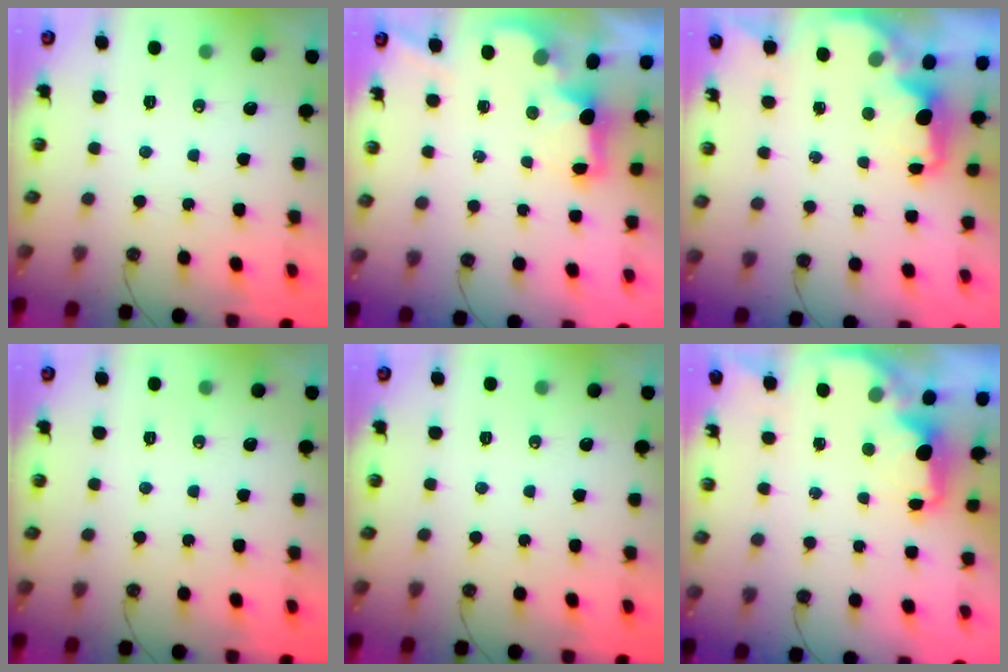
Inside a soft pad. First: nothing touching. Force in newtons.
{"total": 2.1, "press": 2.0, "slide": 0.7}
{"total": 2.3, "press": 2.1, "slide": 0.8}
{"total": 0.0}
{"total": 0.0}
{"total": 2.5, "press": 2.3, "slide": 0.8}